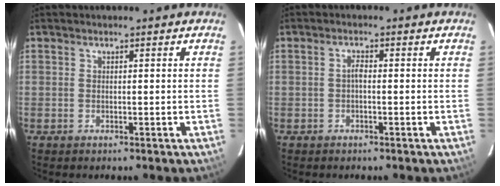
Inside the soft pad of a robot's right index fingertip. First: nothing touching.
{"total": 1.2, "force": [-0.4, 0.4, 1.1], "torque": [-0.021, 0.006, -0.009]}